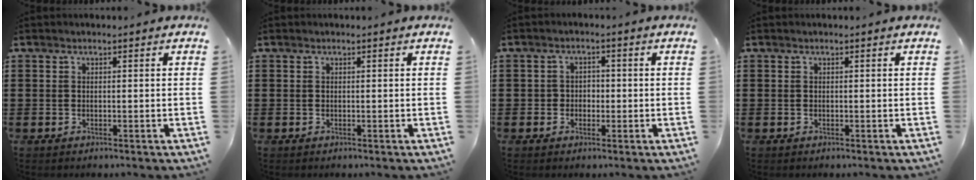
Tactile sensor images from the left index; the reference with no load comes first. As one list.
[{"total": 0.0}, {"total": 1.9, "force": [-0.6, 1.7, 0.5], "torque": [-0.017, 0.006, -0.017]}, {"total": 0.0}]